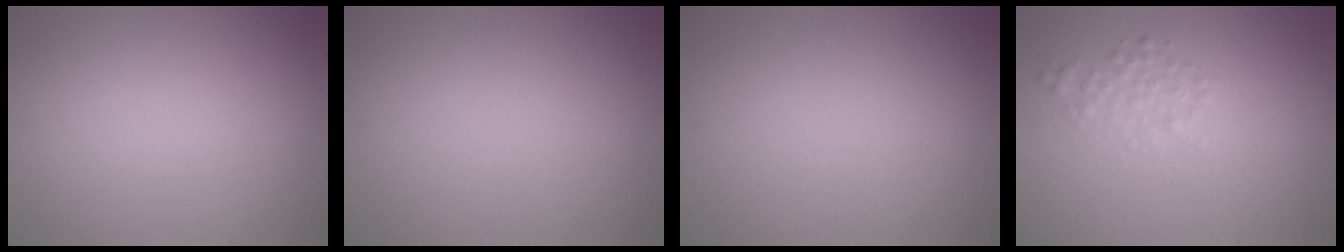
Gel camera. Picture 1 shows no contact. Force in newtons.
{"total": 0.0}
{"total": 0.0}
{"total": 1.8, "press": 1.8, "slide": 0.1}